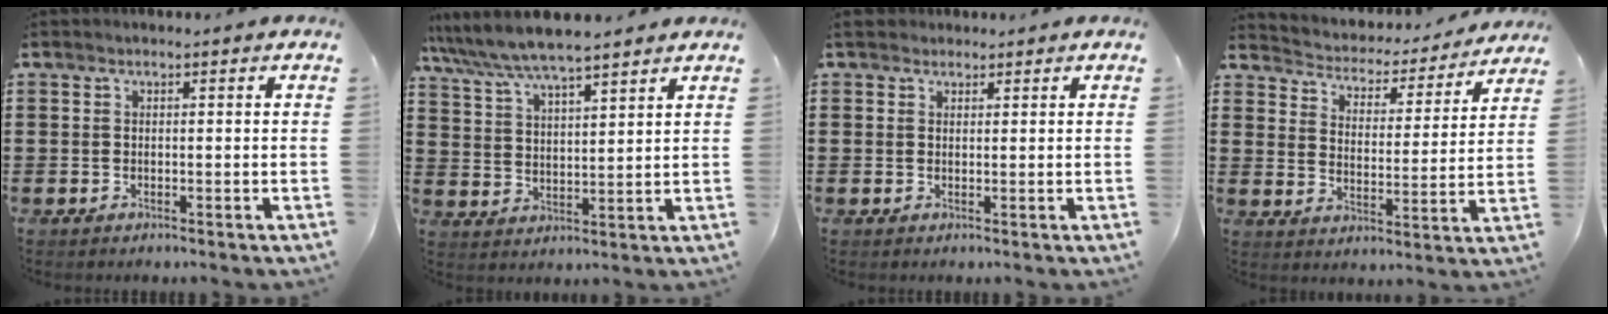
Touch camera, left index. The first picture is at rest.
{"total": 6.4, "force": [5.9, 0.5, 2.5], "torque": [-0.070, -0.024, 0.103]}
{"total": 1.8, "force": [1.5, 0.9, 0.2], "torque": [-0.010, 0.008, 0.030]}
{"total": 3.2, "force": [3.2, 0.5, -0.2], "torque": [-0.020, -0.032, 0.046]}